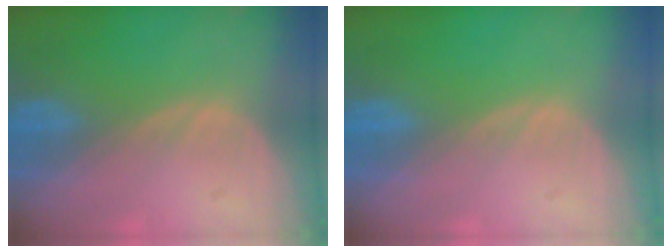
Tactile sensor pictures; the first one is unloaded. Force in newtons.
{"total": 0.0}